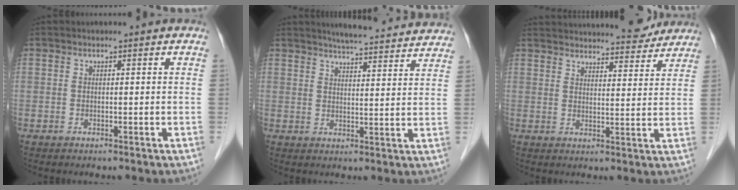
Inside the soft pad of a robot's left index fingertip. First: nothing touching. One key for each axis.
{"total": 15.9, "fx": 14.9, "fy": 1.4, "fz": 5.4, "tx": -0.071, "ty": 0.001, "tz": 0.181}
{"total": 17.6, "fx": 16.8, "fy": 3.1, "fz": 4.4, "tx": -0.060, "ty": 0.013, "tz": 0.220}